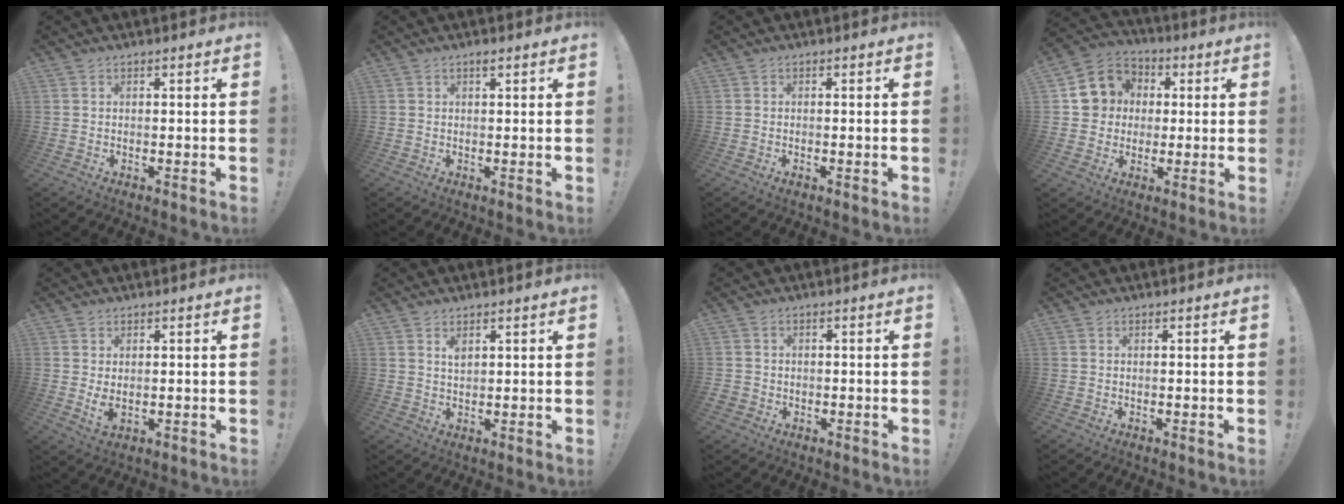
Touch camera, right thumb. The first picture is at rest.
{"total": 1.2, "force": [0.8, -0.1, 0.9], "torque": [-0.014, -0.002, 0.013]}
{"total": 1.2, "force": [-0.4, -0.3, 1.1], "torque": [-0.021, -0.001, -0.007]}
{"total": 11.3, "force": [1.5, 10.7, 3.5], "torque": [-0.046, 0.008, 0.040]}
{"total": 3.5, "force": [0.8, 1.9, 2.9], "torque": [-0.038, -0.011, 0.012]}
{"total": 2.2, "force": [1.4, 1.0, 1.4], "torque": [-0.015, -0.009, 0.023]}
{"total": 2.0, "force": [-0.4, 1.8, 0.6], "torque": [-0.013, 0.004, -0.005]}
{"total": 0.0}